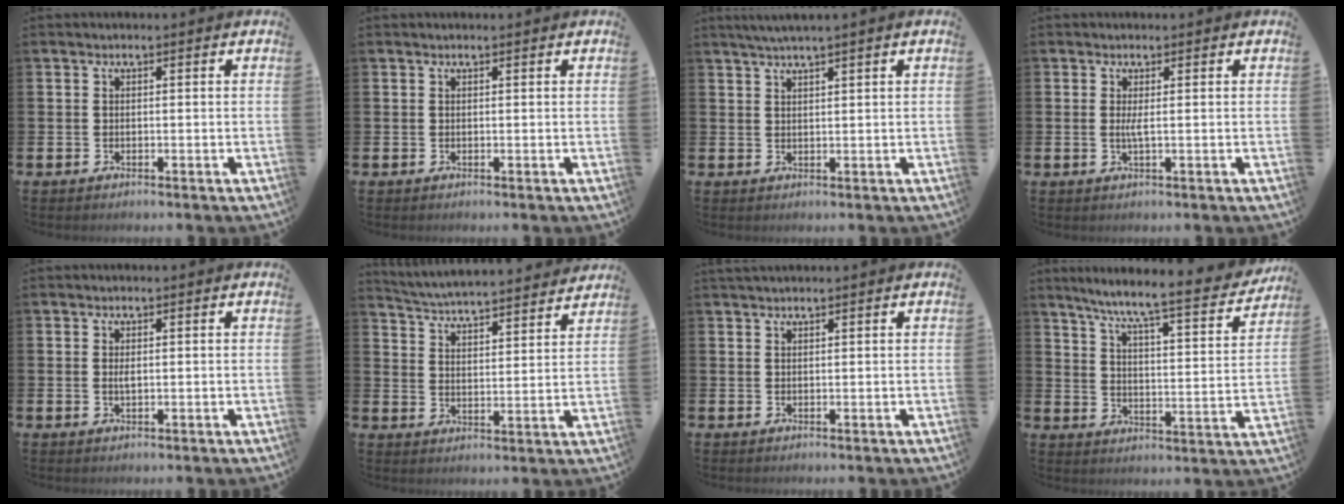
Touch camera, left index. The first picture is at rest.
{"total": 0.0}
{"total": 2.3, "force": [2.0, -0.4, 1.1], "torque": [-0.026, 0.001, 0.037]}
{"total": 1.3, "force": [0.1, 0.0, 1.3], "torque": [-0.031, -0.001, 0.002]}
{"total": 1.0, "force": [0.2, 0.3, 0.9], "torque": [-0.015, 0.001, 0.002]}
{"total": 5.3, "force": [5.3, 0.2, 0.5], "torque": [-0.034, -0.046, 0.090]}
{"total": 1.0, "force": [1.0, 0.0, 0.2], "torque": [-0.002, 0.000, 0.018]}
{"total": 7.8, "force": [6.9, 0.4, 3.7], "torque": [-0.093, -0.055, 0.110]}